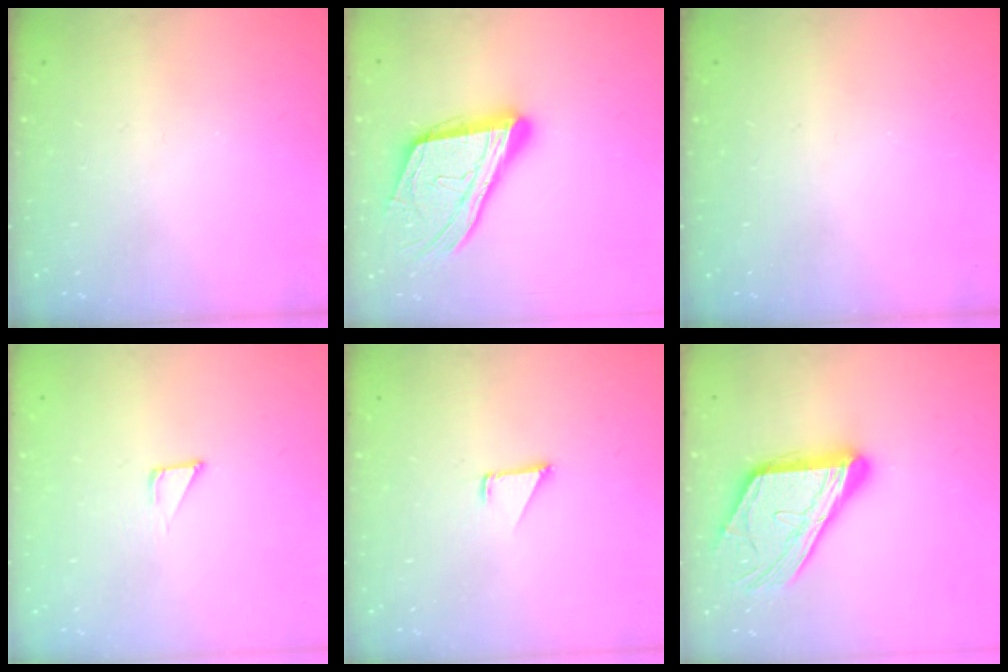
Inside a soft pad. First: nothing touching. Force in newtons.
{"total": 19.1, "press": 18.9, "slide": 2.6}
{"total": 0.0}
{"total": 2.1, "press": 2.1, "slide": 0.1}
{"total": 1.5, "press": 1.5, "slide": 0.1}
{"total": 17.1, "press": 17.0, "slide": 1.6}